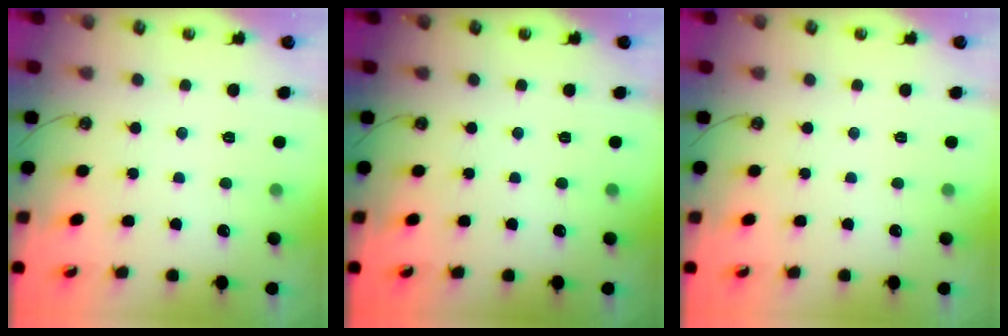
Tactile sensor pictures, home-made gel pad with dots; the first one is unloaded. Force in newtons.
{"total": 0.0}
{"total": 0.0}